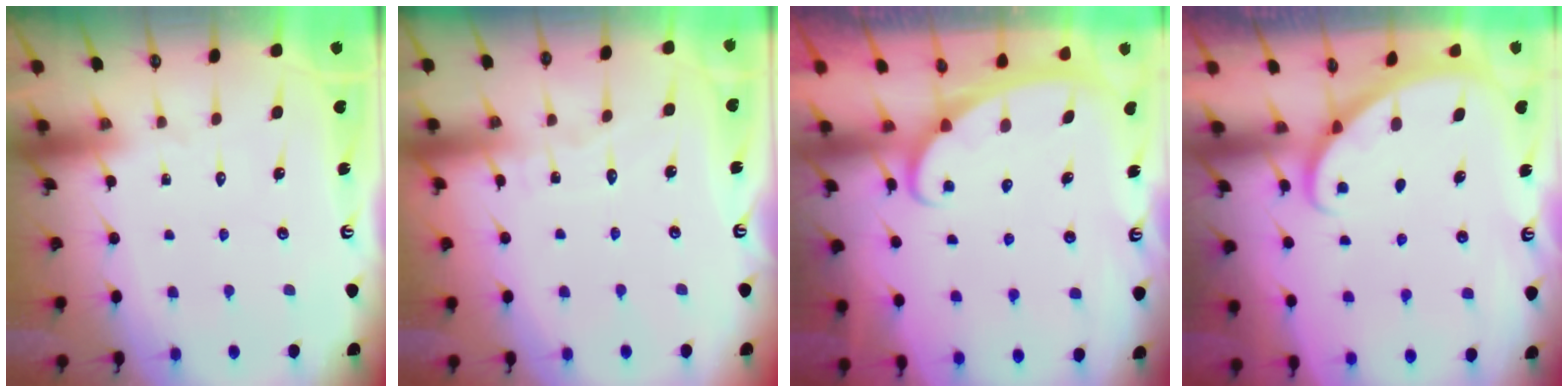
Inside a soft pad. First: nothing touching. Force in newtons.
{"total": 4.1, "press": 4.1, "slide": 0.4}
{"total": 2.4, "press": 2.4, "slide": 0.4}
{"total": 1.9, "press": 1.9, "slide": 0.1}